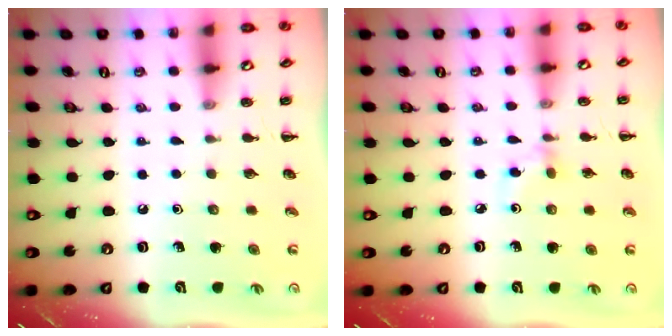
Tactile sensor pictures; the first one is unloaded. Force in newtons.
{"total": 2.8, "press": 2.6, "slide": 1.0}